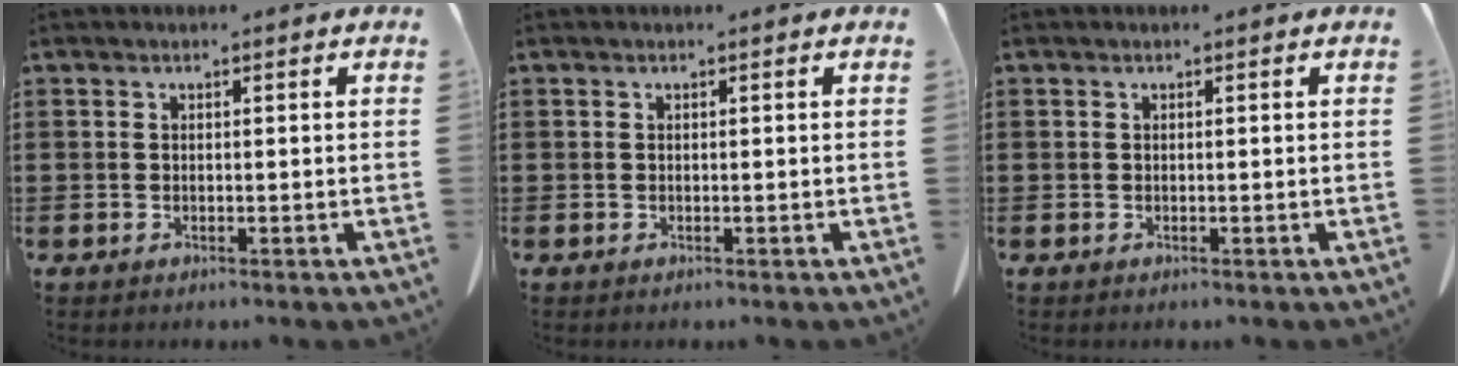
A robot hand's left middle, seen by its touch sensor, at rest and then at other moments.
{"total": 0.0}
{"total": 0.0}